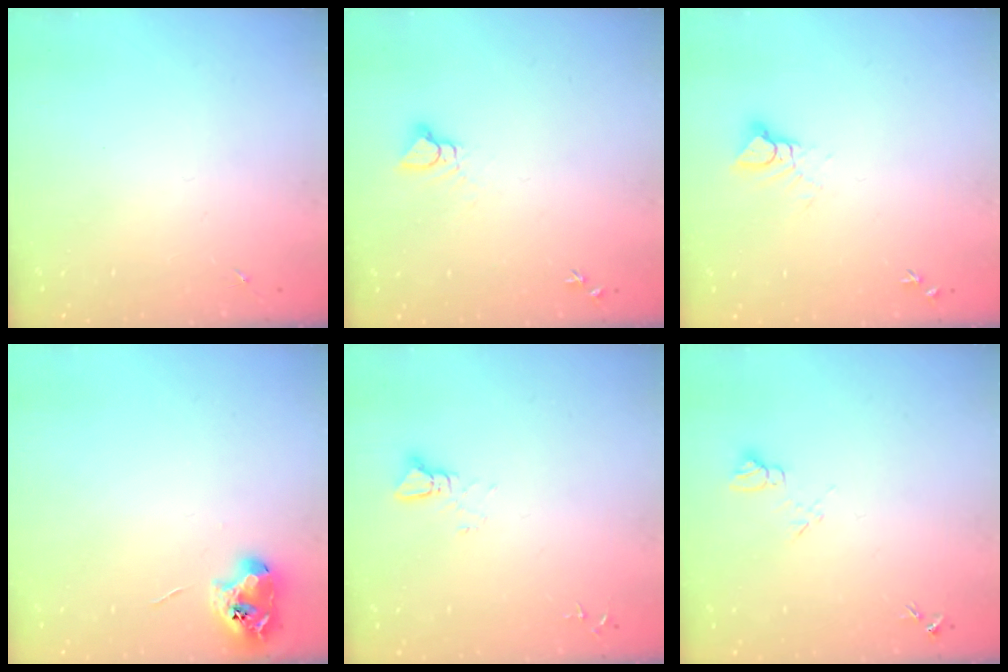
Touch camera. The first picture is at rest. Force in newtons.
{"total": 3.9, "press": 3.9, "slide": 0.2}
{"total": 4.0, "press": 3.9, "slide": 0.4}
{"total": 8.7, "press": 8.6, "slide": 0.8}
{"total": 2.4, "press": 2.4, "slide": 0.1}
{"total": 7.1, "press": 7.1, "slide": 0.7}